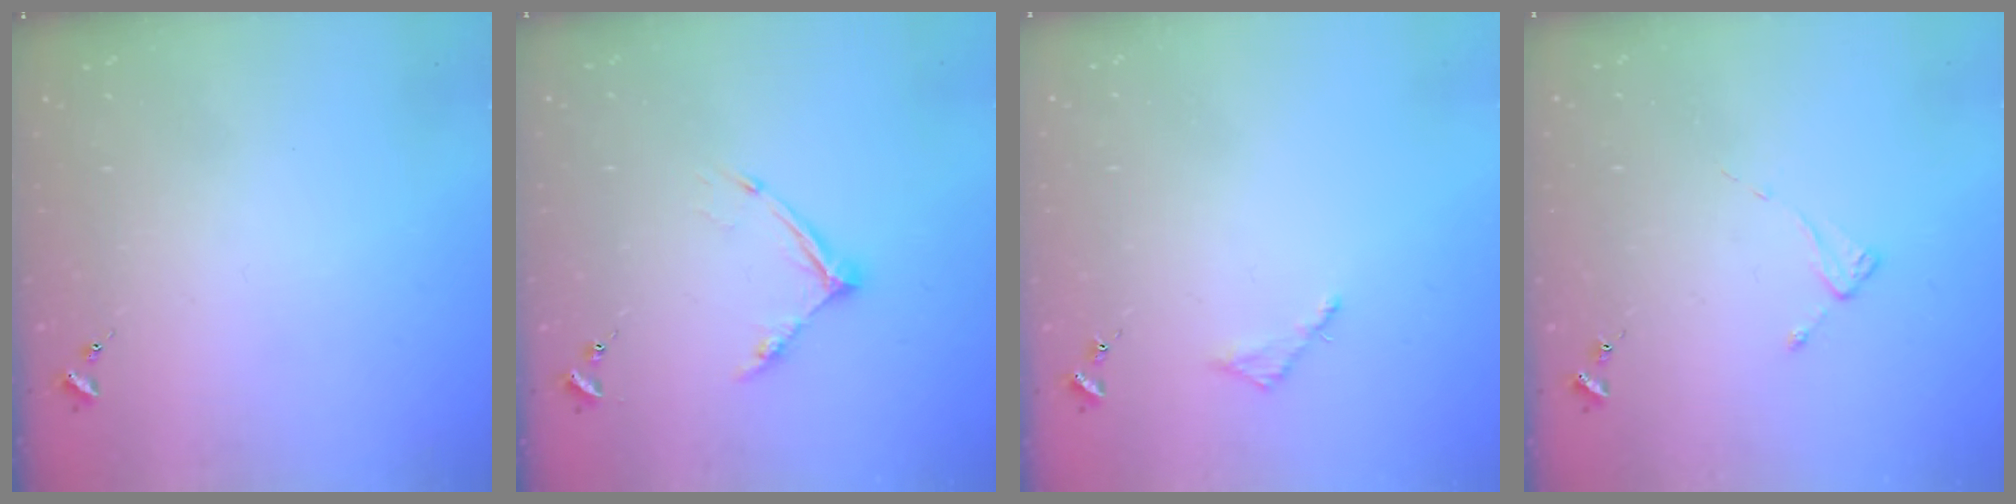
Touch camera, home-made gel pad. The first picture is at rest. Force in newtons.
{"total": 10.0, "press": 9.9, "slide": 0.7}
{"total": 2.8, "press": 2.7, "slide": 0.3}
{"total": 2.0, "press": 2.0, "slide": 0.3}